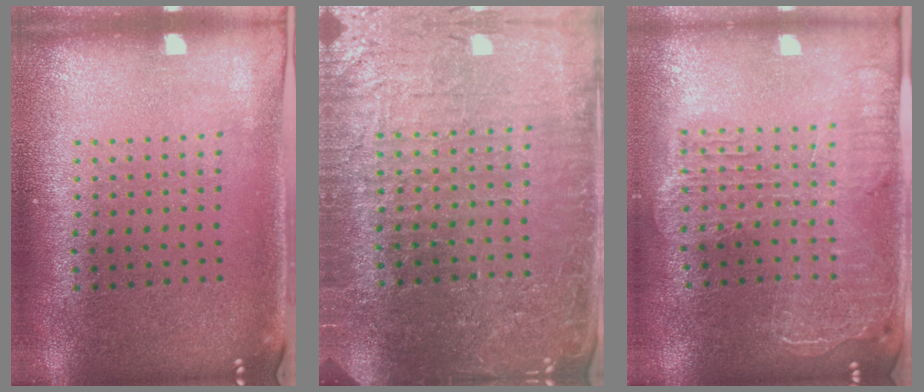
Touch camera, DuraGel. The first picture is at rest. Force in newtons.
{"total": 4.5, "press": 4.3, "slide": 1.4}
{"total": 2.5, "press": 2.2, "slide": 1.2}